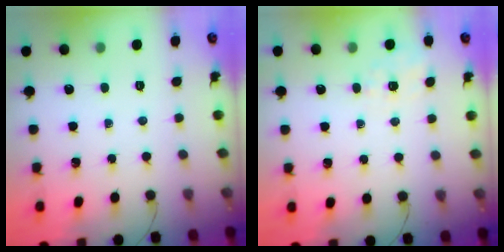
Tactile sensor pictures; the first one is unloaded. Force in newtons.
{"total": 1.4, "press": 0.4, "slide": 1.4}